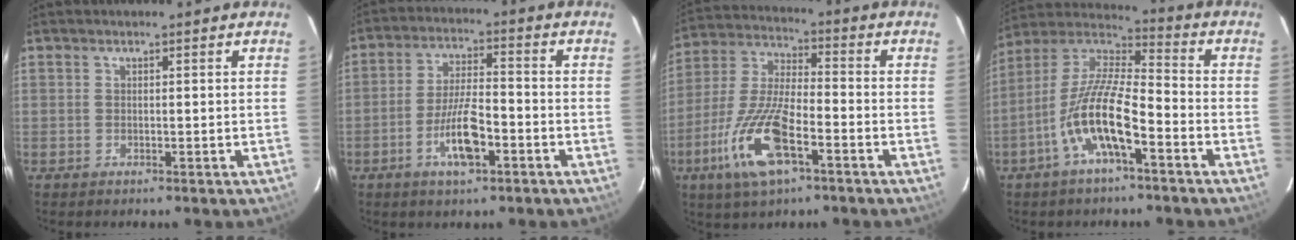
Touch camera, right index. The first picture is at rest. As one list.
[{"total": 9.1, "force": [-4.2, 2.6, 7.6], "torque": [-0.153, 0.001, -0.073]}, {"total": 15.8, "force": [-7.4, 5.1, 12.9], "torque": [-0.285, -0.016, -0.147]}, {"total": 13.6, "force": [-6.2, 3.4, 11.6], "torque": [-0.232, -0.004, -0.123]}]